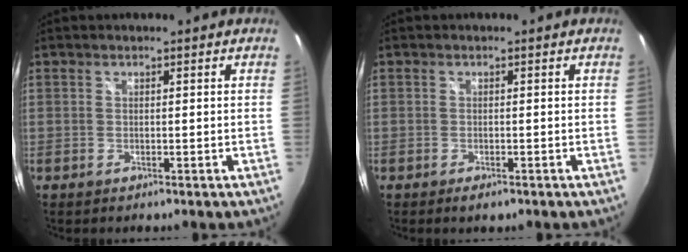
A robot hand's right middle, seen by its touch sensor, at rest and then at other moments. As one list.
[{"total": 1.8, "force": [-1.2, 0.7, 1.1], "torque": [-0.020, -0.007, -0.018]}]